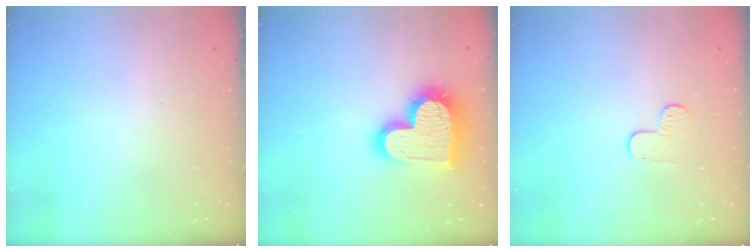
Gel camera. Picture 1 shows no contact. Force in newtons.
{"total": 20.0, "press": 19.9, "slide": 1.4}
{"total": 5.9, "press": 5.9, "slide": 0.5}